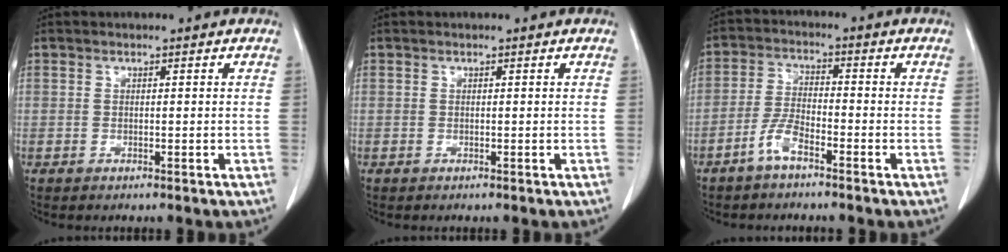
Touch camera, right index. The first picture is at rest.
{"total": 0.0}
{"total": 4.7, "force": [-3.3, 1.0, 3.3], "torque": [-0.074, 0.003, -0.068]}